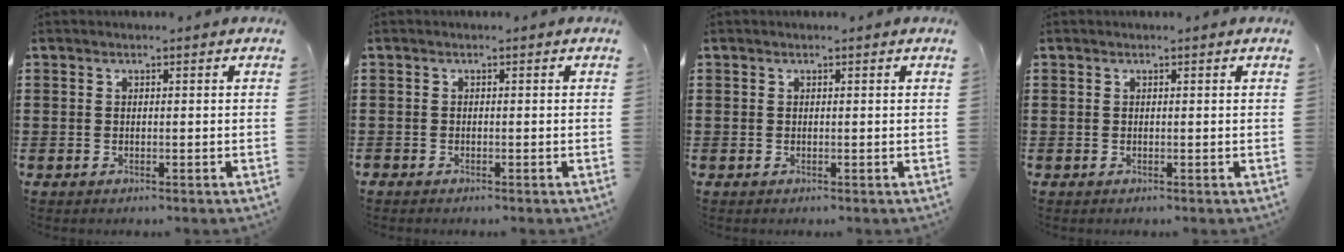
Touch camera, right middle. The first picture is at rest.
{"total": 0.6, "force": [-0.5, 0.2, 0.1], "torque": [-0.003, 0.000, -0.011]}
{"total": 0.0}
{"total": 0.0}